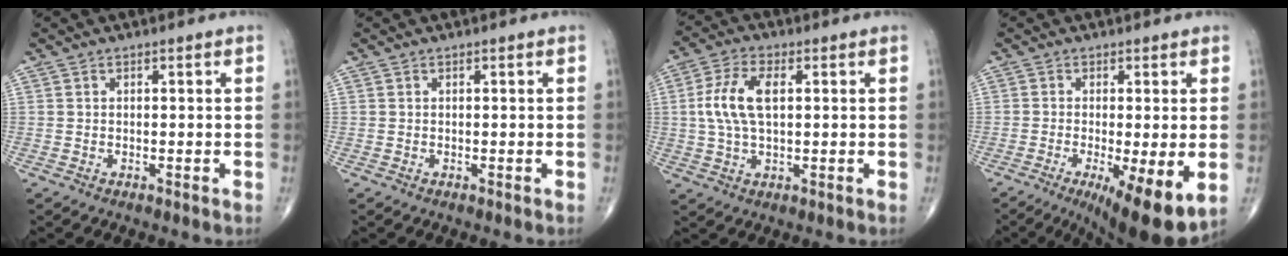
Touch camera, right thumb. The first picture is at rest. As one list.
[{"total": 0.0}, {"total": 9.2, "force": [1.3, 4.6, 7.8], "torque": [-0.170, 0.010, 0.024]}, {"total": 12.3, "force": [-3.8, 3.1, 11.3], "torque": [-0.162, -0.023, -0.051]}]